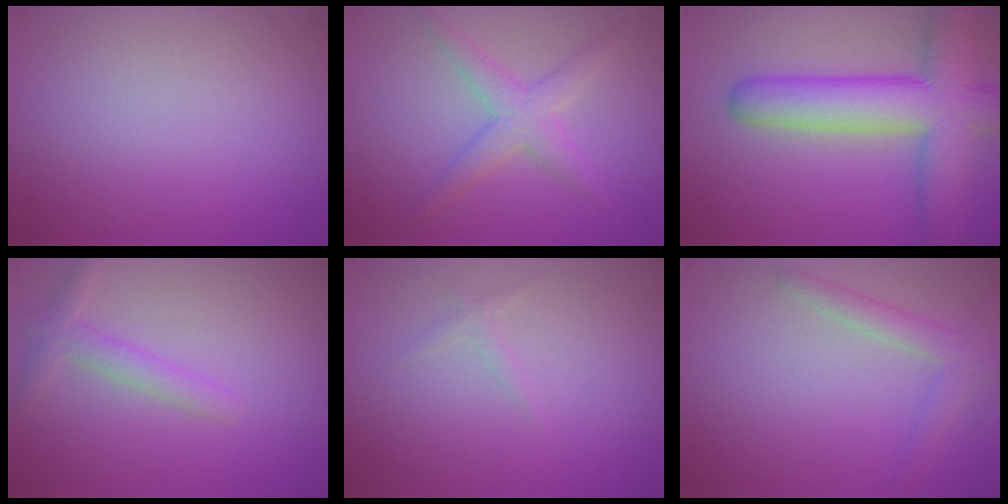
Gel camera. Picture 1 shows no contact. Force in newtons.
{"total": 3.0, "press": 3.0, "slide": 0.1}
{"total": 9.5, "press": 9.5, "slide": 0.8}
{"total": 2.2, "press": 2.2, "slide": 0.2}
{"total": 0.7, "press": 0.7, "slide": 0.0}
{"total": 2.6, "press": 2.6, "slide": 0.0}